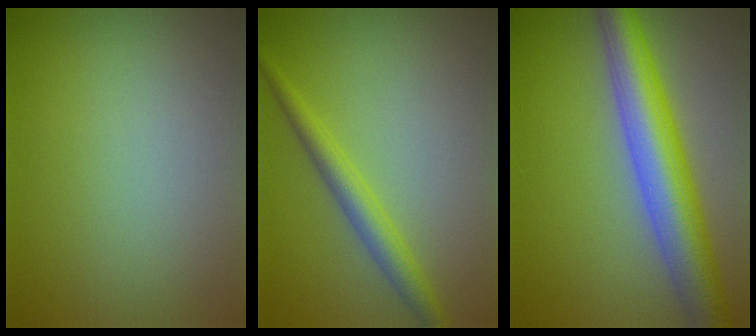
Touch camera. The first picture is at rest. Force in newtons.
{"total": 2.7, "press": 2.7, "slide": 0.1}
{"total": 7.4, "press": 7.4, "slide": 0.2}